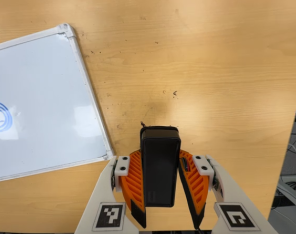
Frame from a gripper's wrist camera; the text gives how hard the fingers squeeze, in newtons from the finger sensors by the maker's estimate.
{"total": 6.5, "left": 5.0, "right": 8.0}